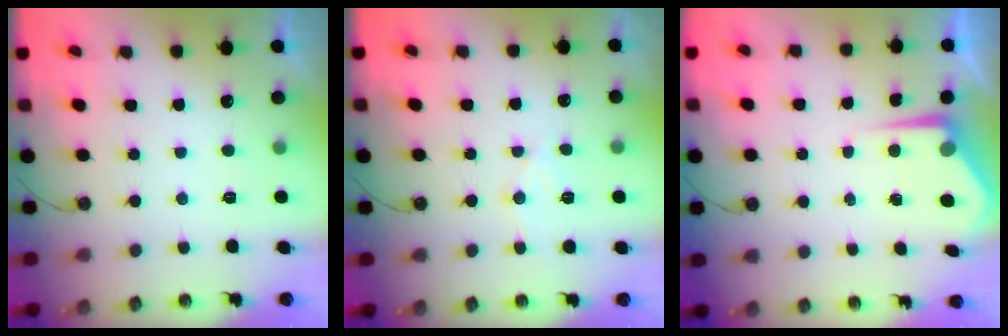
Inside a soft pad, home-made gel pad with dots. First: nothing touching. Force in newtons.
{"total": 7.9, "press": 7.9, "slide": 0.7}
{"total": 5.4, "press": 5.4, "slide": 0.3}